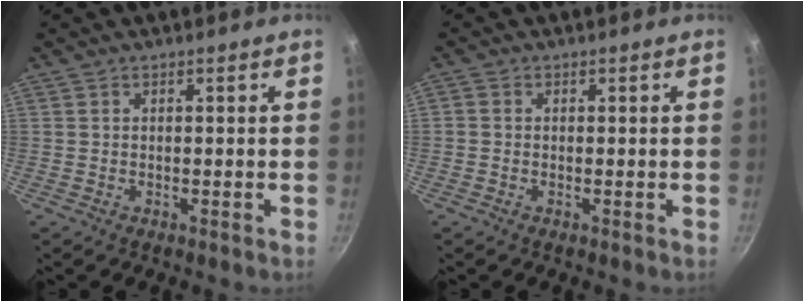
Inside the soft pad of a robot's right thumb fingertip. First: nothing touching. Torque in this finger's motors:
{"motor_torque": [-0.47, 0.48, -0.32, 0.09, 0.05]}